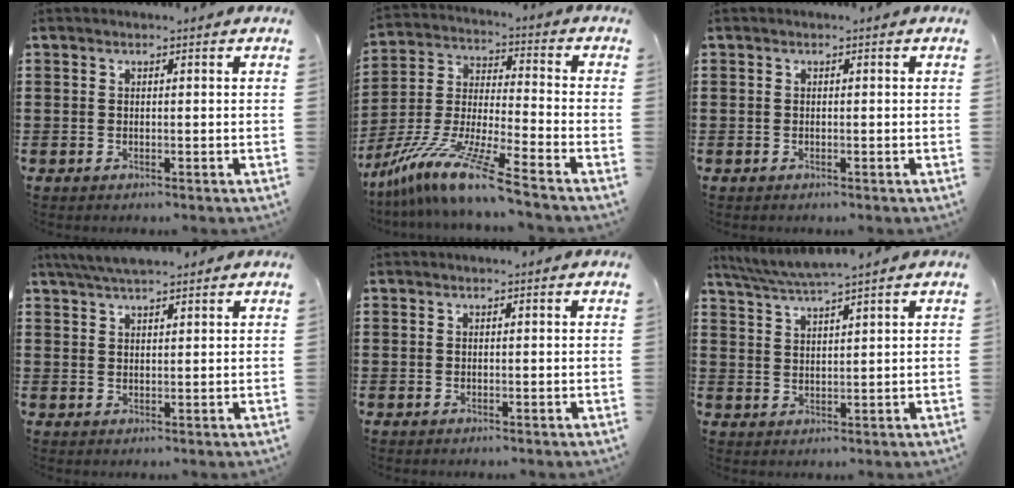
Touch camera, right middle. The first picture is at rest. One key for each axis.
{"total": 11.4, "fx": -9.4, "fy": -0.5, "fz": 6.4, "tx": -0.147, "ty": -0.008, "tz": -0.195}
{"total": 0.0}
{"total": 4.5, "fx": 4.0, "fy": 0.7, "fz": 2.0, "tx": -0.051, "ty": -0.002, "tz": 0.074}
{"total": 0.0}
{"total": 4.2, "fx": 3.8, "fy": -0.3, "fz": 1.8, "tx": -0.047, "ty": -0.009, "tz": 0.068}